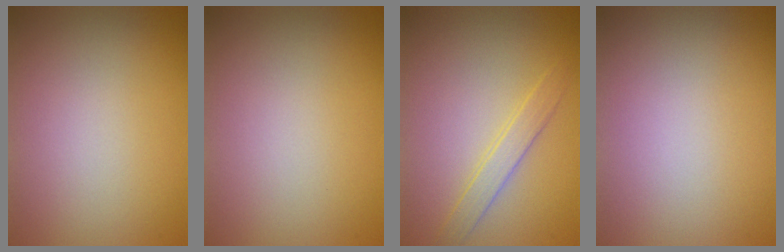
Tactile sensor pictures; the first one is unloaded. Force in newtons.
{"total": 0.0}
{"total": 1.7, "press": 1.7, "slide": 0.1}
{"total": 0.0}